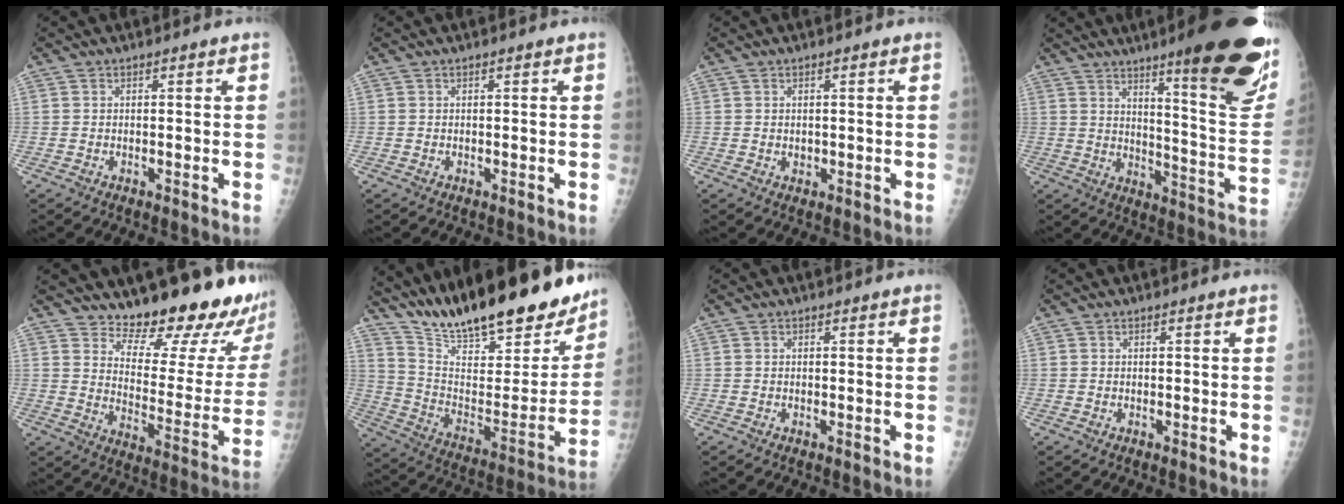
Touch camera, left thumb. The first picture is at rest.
{"total": 0.0}
{"total": 1.1, "force": [0.3, 0.8, 0.6], "torque": [-0.006, -0.002, 0.008]}
{"total": 25.6, "force": [14.8, 4.2, 20.5], "torque": [-0.235, -0.072, 0.210]}
{"total": 21.0, "force": [18.6, 4.8, 8.5], "torque": [-0.074, -0.176, 0.244]}
{"total": 29.4, "force": [24.0, 8.3, 14.8], "torque": [-0.210, -0.103, 0.361]}
{"total": 0.0}
{"total": 0.0}